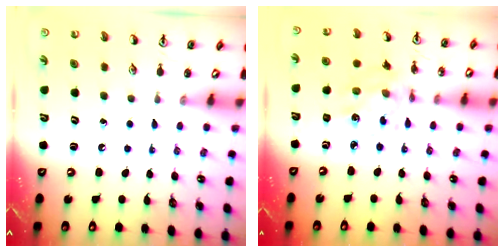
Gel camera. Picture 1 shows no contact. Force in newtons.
{"total": 7.5, "press": 7.4, "slide": 1.6}